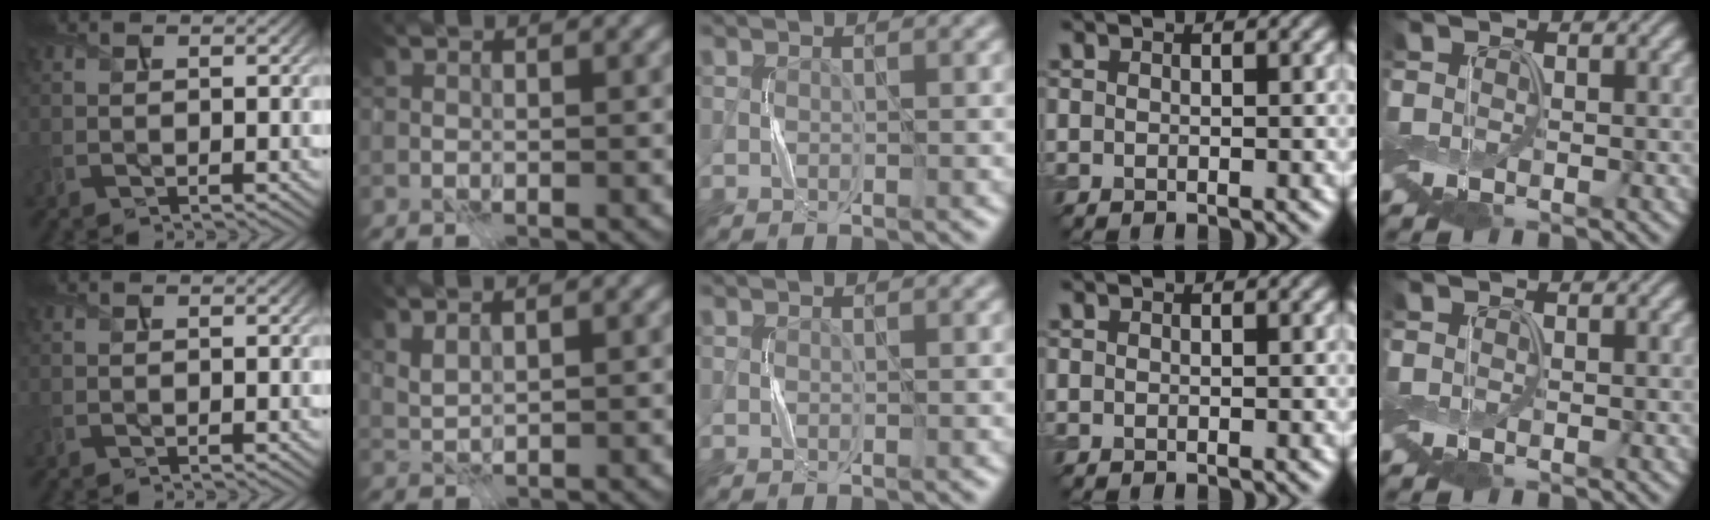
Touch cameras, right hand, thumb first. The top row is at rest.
{"index": {"total": 1.4, "force": [1.1, 0.1, 0.8], "torque": [-0.019, -0.002, 0.028]}}